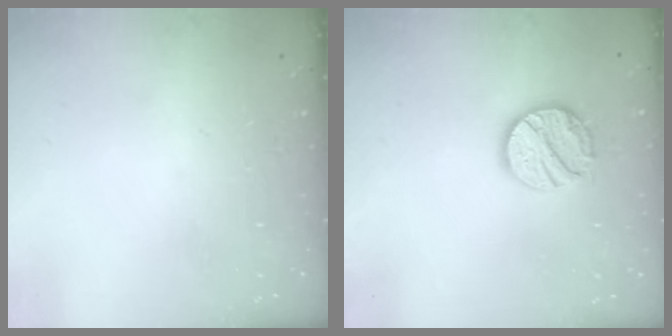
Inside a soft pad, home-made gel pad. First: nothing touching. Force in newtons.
{"total": 13.2, "press": 13.1, "slide": 1.0}